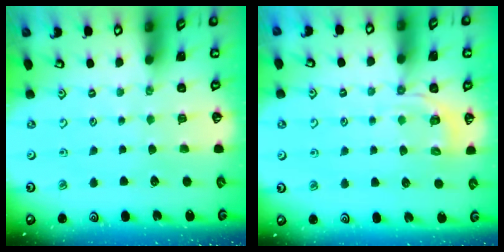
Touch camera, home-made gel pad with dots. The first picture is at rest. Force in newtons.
{"total": 4.5, "press": 4.3, "slide": 1.5}